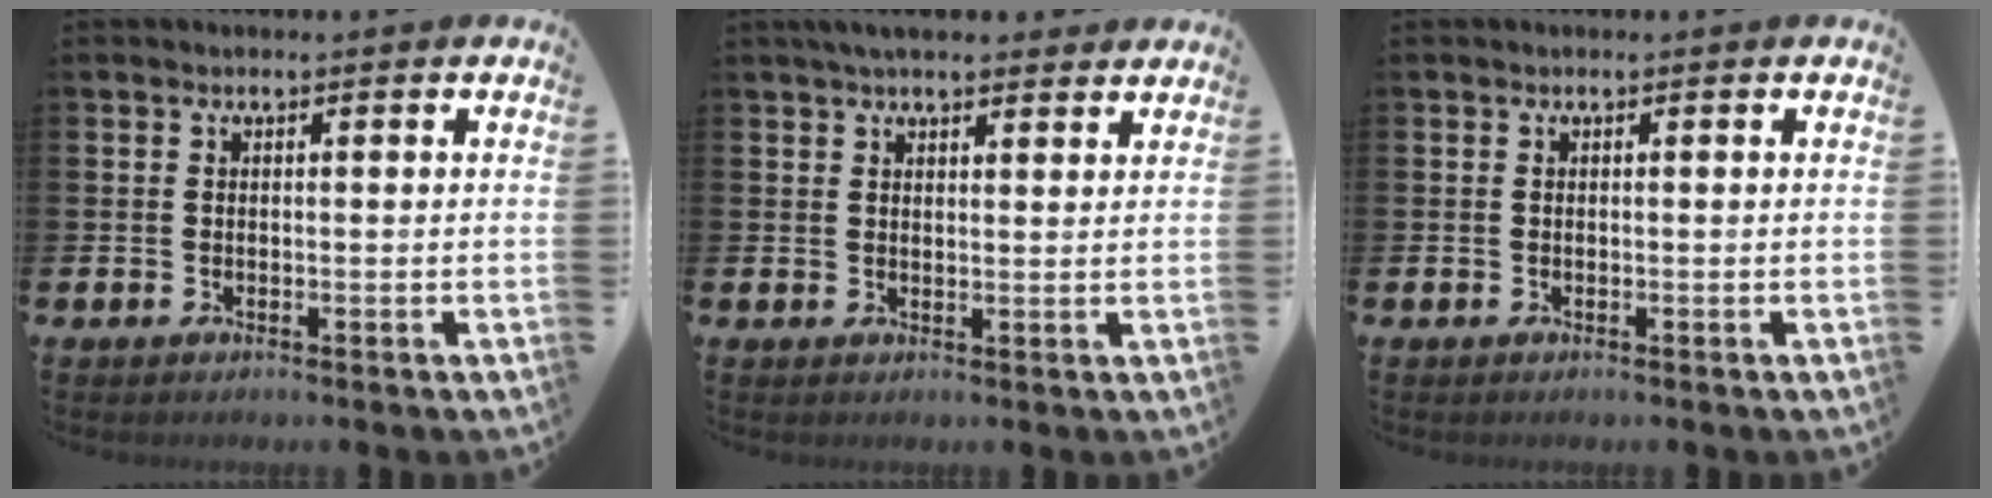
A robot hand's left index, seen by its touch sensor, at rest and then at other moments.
{"total": 3.8, "force": [3.5, 0.9, 1.1], "torque": [-0.023, -0.010, 0.062]}
{"total": 0.0}